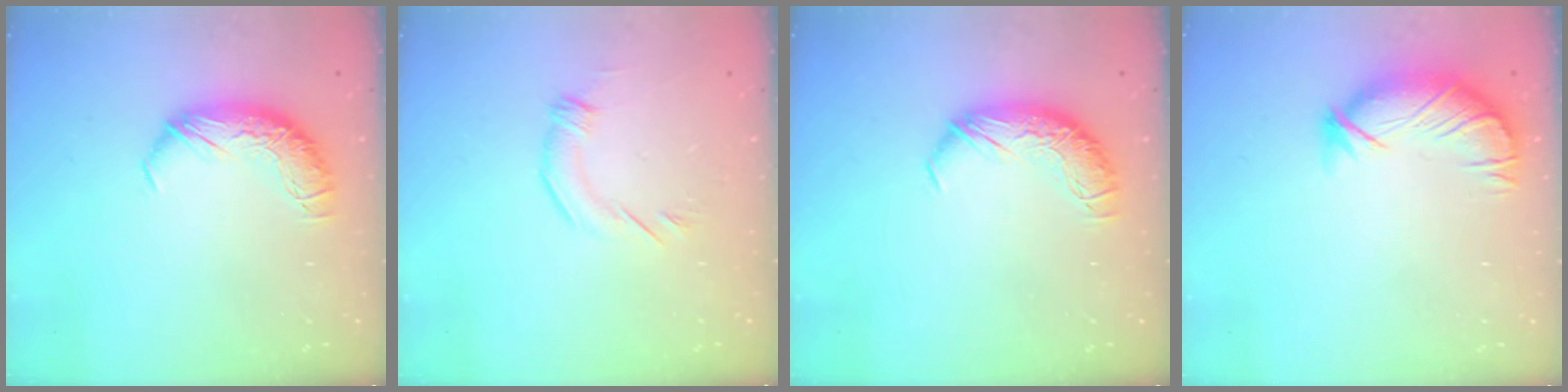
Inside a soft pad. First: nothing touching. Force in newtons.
{"total": 2.4, "press": 2.1, "slide": 1.0}
{"total": 0.0}
{"total": 3.8, "press": 3.2, "slide": 2.0}